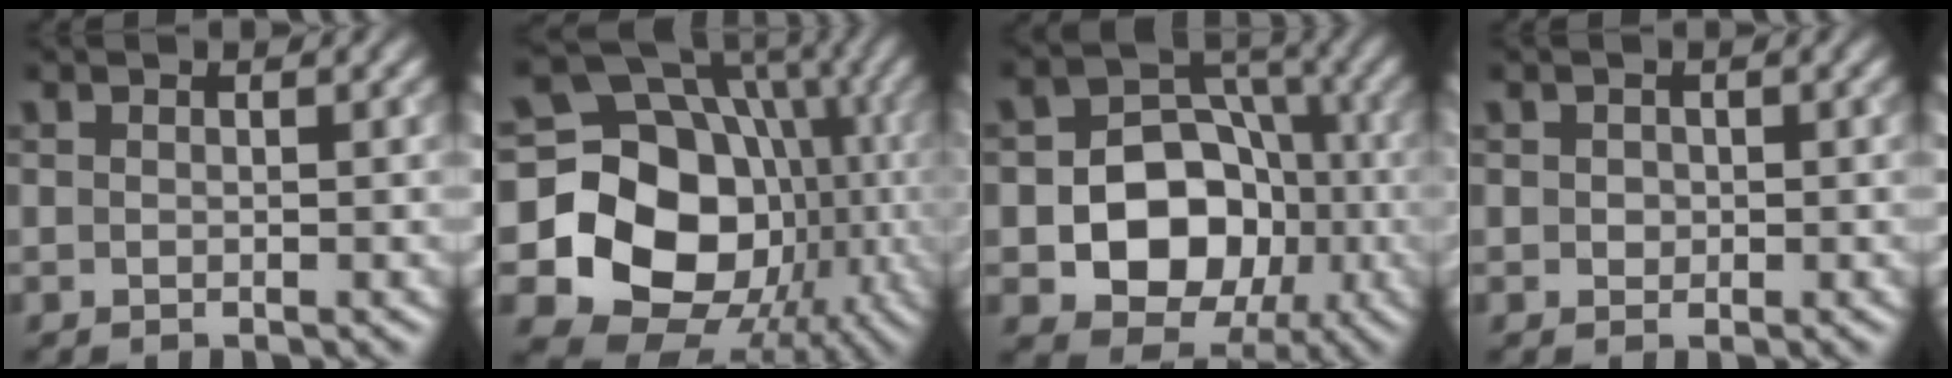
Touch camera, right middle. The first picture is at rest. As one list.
[{"total": 18.7, "force": [-2.5, 15.9, 9.6], "torque": [-0.143, -0.013, -0.055]}, {"total": 9.6, "force": [-2.3, 7.7, 5.4], "torque": [-0.060, -0.001, -0.060]}, {"total": 0.7, "force": [0.1, 0.7, 0.3], "torque": [-0.003, -0.001, 0.000]}]